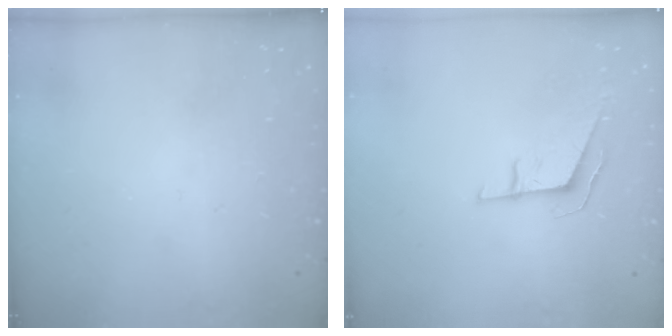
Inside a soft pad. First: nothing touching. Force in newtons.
{"total": 5.9, "press": 5.7, "slide": 1.3}